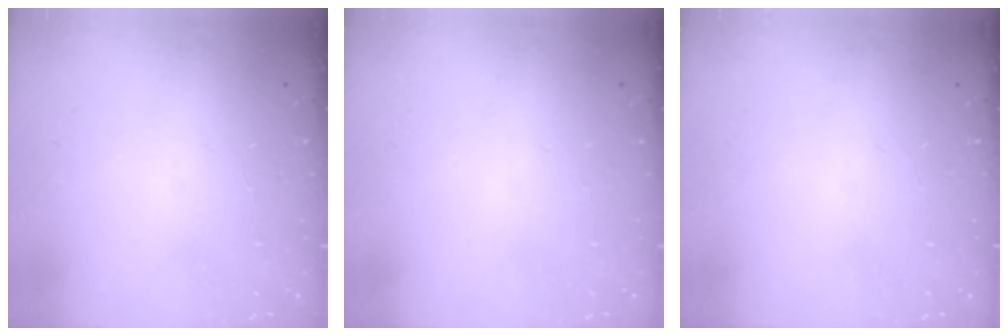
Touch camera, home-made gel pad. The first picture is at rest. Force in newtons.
{"total": 0.0}
{"total": 0.0}